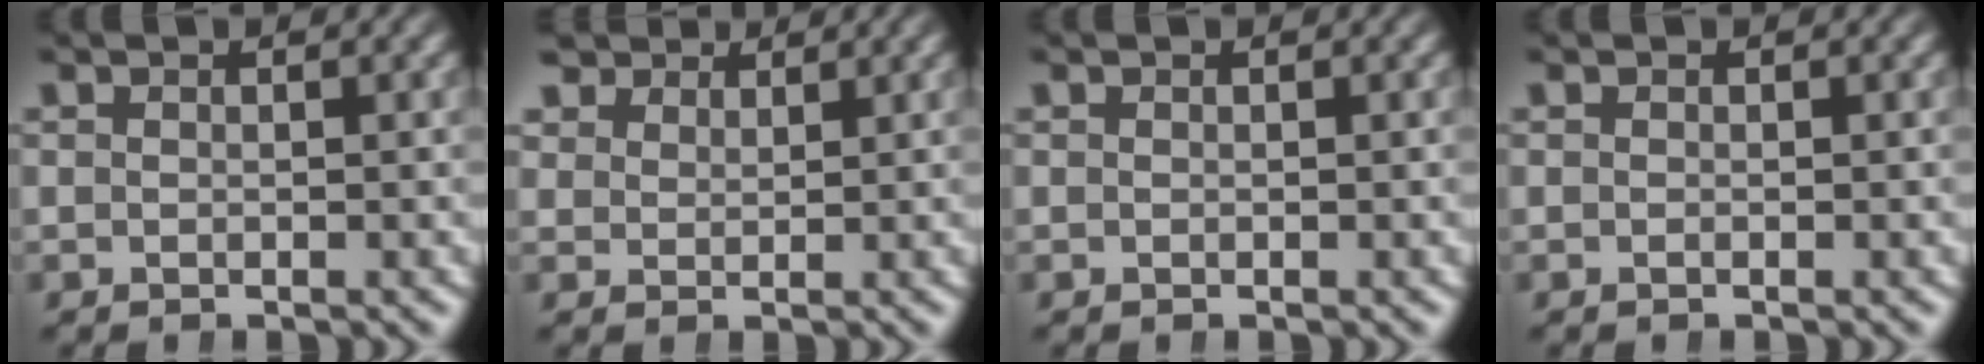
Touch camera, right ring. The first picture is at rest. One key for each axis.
{"total": 3.4, "fx": 3.2, "fy": 0.9, "fz": 0.7, "tx": -0.005, "ty": -0.002, "tz": 0.062}
{"total": 0.0}
{"total": 0.0}